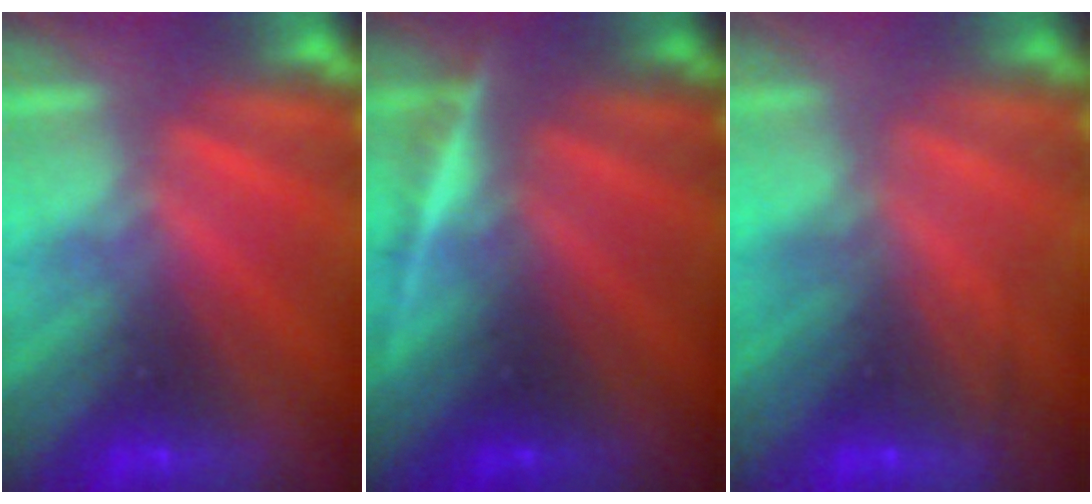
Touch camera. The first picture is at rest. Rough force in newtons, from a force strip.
{"total": 4.4}
{"total": 2.3}